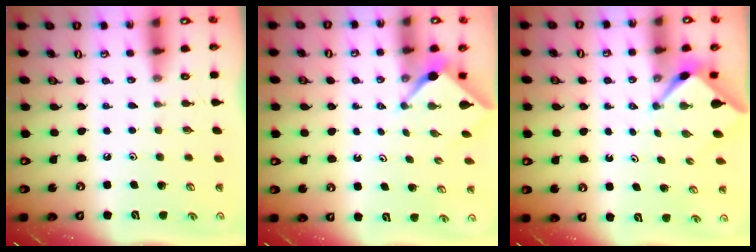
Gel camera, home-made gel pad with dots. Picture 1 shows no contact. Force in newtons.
{"total": 2.5, "press": 2.5, "slide": 0.3}
{"total": 2.4, "press": 2.4, "slide": 0.3}